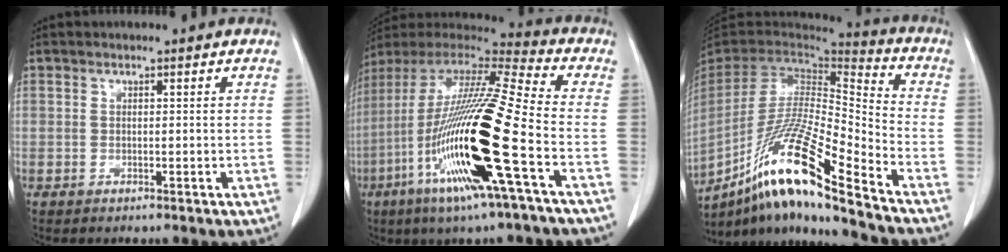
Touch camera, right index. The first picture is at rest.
{"total": 24.3, "force": [-7.6, 0.8, 23.1], "torque": [-0.469, -0.040, -0.150]}
{"total": 20.7, "force": [-14.0, 0.4, 15.3], "torque": [-0.313, -0.030, -0.263]}